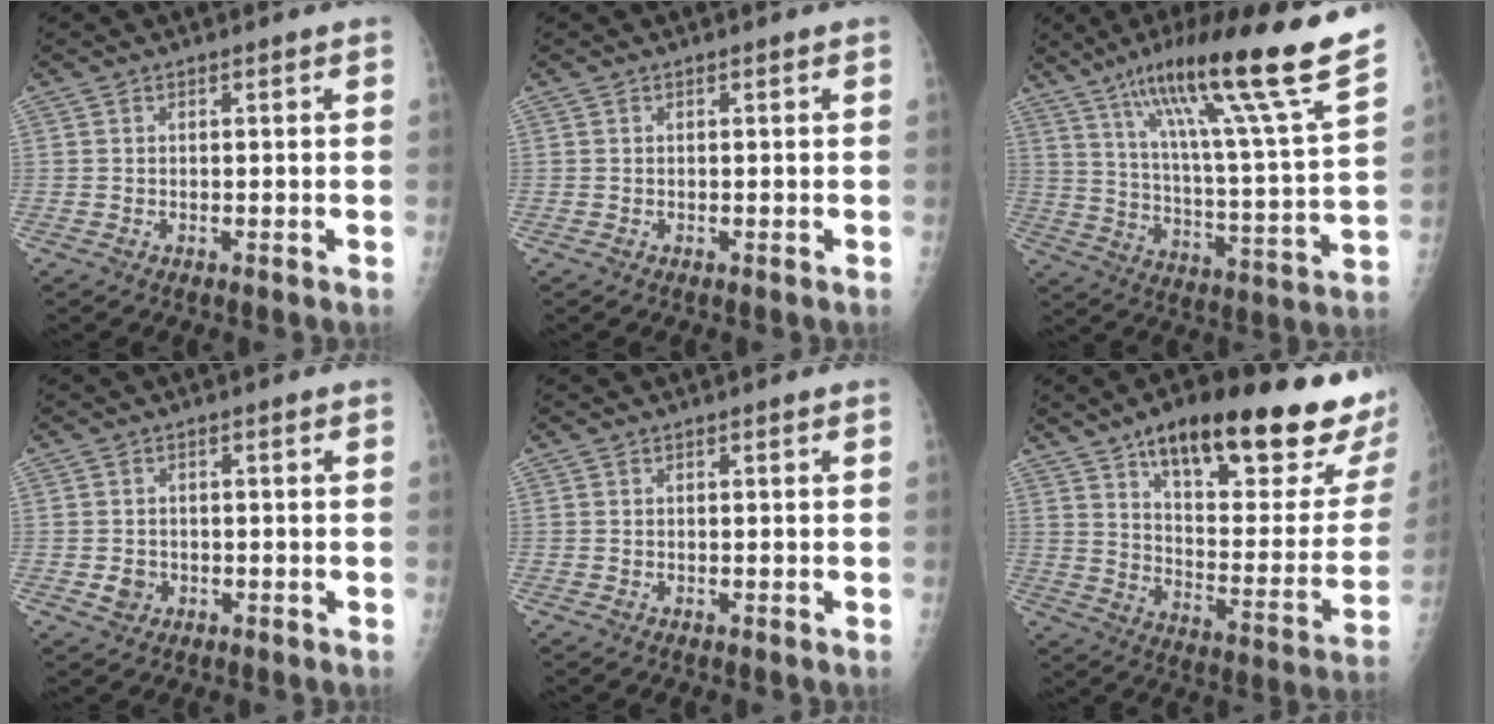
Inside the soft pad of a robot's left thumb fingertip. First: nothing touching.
{"total": 0.0}
{"total": 24.4, "force": [16.9, 0.5, 17.6], "torque": [-0.263, -0.071, 0.269]}
{"total": 2.3, "force": [-0.6, 2.0, 0.9], "torque": [-0.008, 0.003, -0.006]}
{"total": 0.0}
{"total": 30.4, "force": [19.5, 8.5, 21.8], "torque": [-0.270, -0.064, 0.280]}